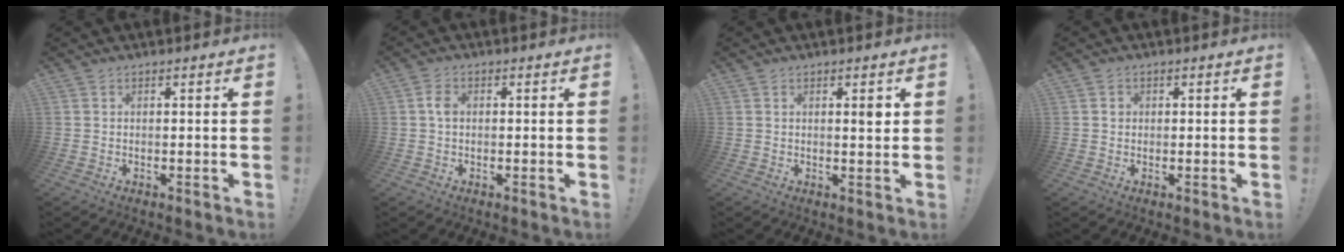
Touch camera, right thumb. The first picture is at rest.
{"total": 3.0, "force": [0.2, 2.1, 2.2], "torque": [-0.042, 0.009, 0.003]}
{"total": 2.7, "force": [1.2, 0.8, 2.3], "torque": [-0.025, -0.007, 0.013]}
{"total": 1.4, "force": [-0.1, 1.4, 0.4], "torque": [0.000, 0.002, -0.004]}